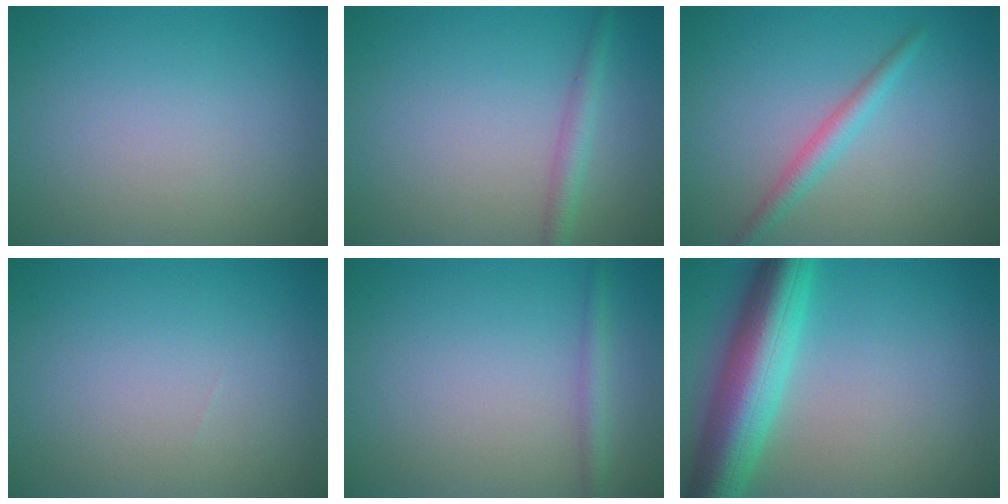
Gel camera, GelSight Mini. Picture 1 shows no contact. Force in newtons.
{"total": 2.0, "press": 2.0, "slide": 0.0}
{"total": 2.1, "press": 2.1, "slide": 0.1}
{"total": 0.0}
{"total": 1.5, "press": 1.5, "slide": 0.1}
{"total": 9.0, "press": 9.0, "slide": 0.5}